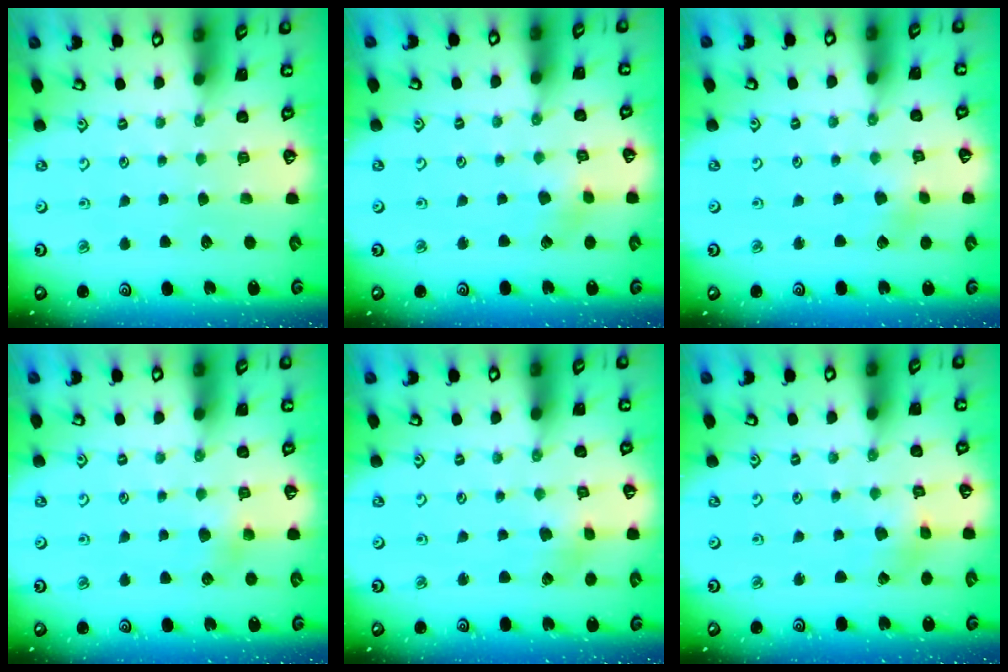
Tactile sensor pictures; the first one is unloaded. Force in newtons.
{"total": 2.9, "press": 2.9, "slide": 0.4}
{"total": 2.6, "press": 2.6, "slide": 0.4}
{"total": 6.9, "press": 6.8, "slide": 0.8}
{"total": 2.5, "press": 2.5, "slide": 0.6}
{"total": 1.5, "press": 1.4, "slide": 0.2}